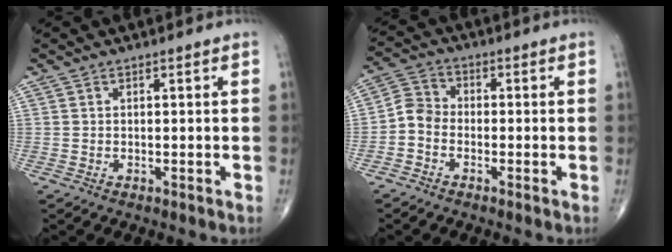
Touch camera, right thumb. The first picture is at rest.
{"total": 4.6, "force": [-1.9, 3.7, 2.0], "torque": [-0.027, 0.019, -0.052]}